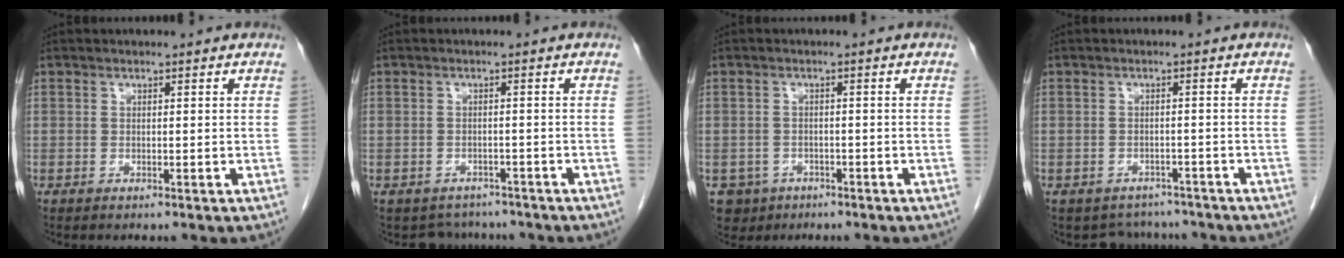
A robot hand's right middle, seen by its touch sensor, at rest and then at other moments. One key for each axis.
{"total": 4.4, "fx": -3.8, "fy": 2.2, "fz": -0.3, "tx": 0.005, "ty": 0.010, "tz": -0.050}
{"total": 4.2, "fx": -2.5, "fy": 3.4, "fz": 0.3, "tx": -0.008, "ty": 0.004, "tz": -0.036}
{"total": 5.5, "fx": -4.8, "fy": 2.6, "fz": -0.3, "tx": 0.009, "ty": 0.016, "tz": -0.059}